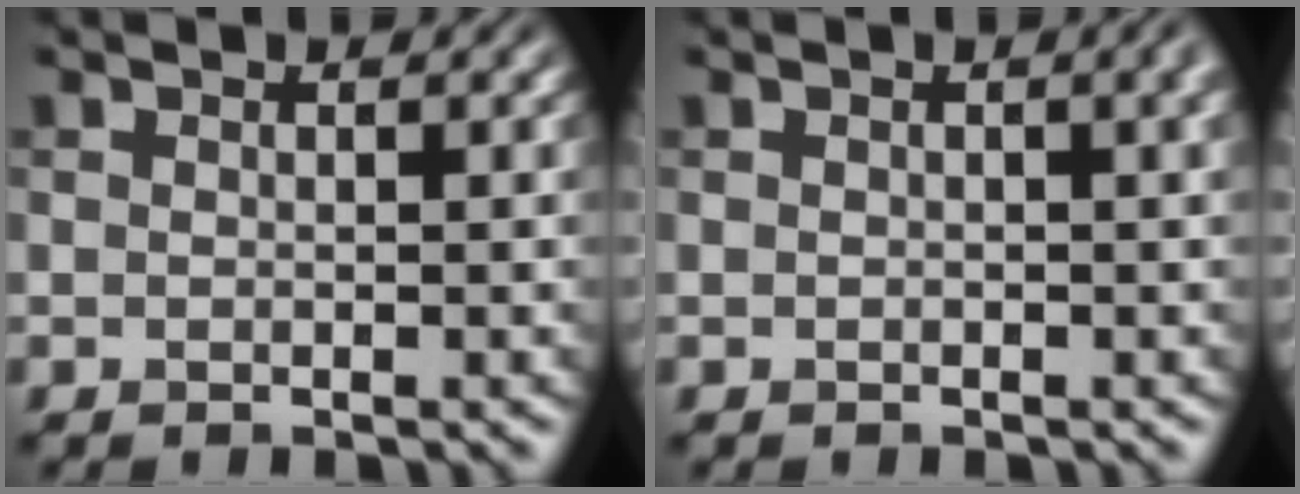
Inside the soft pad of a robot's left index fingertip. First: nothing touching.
{"total": 2.5, "force": [0.8, 0.9, 2.2], "torque": [-0.018, 0.007, 0.006]}